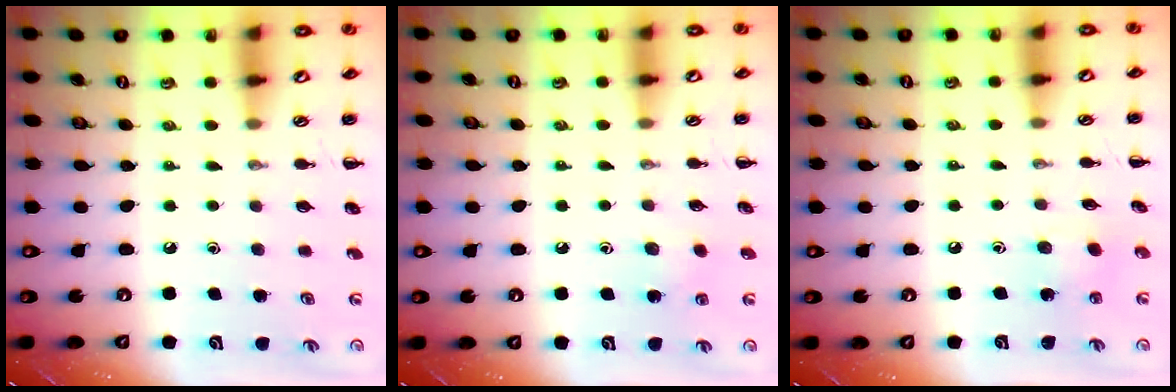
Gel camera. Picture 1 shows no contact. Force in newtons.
{"total": 5.7, "press": 5.5, "slide": 1.5}
{"total": 3.5, "press": 3.5, "slide": 0.5}